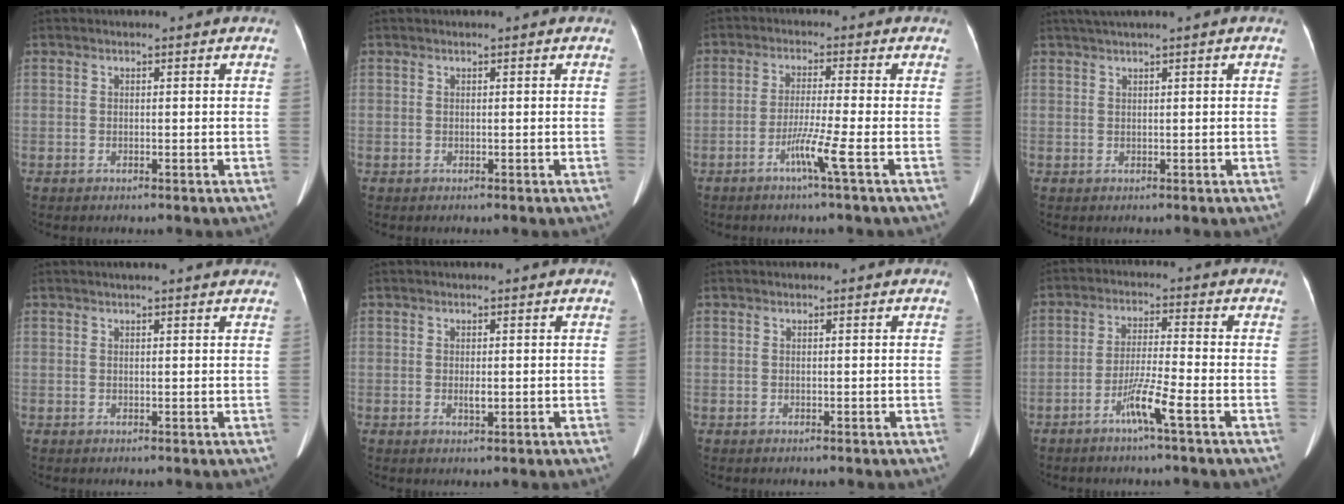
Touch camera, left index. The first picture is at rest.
{"total": 0.0}
{"total": 4.9, "force": [-2.4, -1.6, 3.9], "torque": [-0.078, -0.012, -0.051]}
{"total": 2.2, "force": [1.5, -0.4, 1.7], "torque": [-0.040, 0.016, 0.035]}
{"total": 7.0, "force": [6.2, 0.9, 3.1], "torque": [-0.040, 0.020, 0.066]}
{"total": 1.1, "force": [0.0, 0.3, 1.1], "torque": [-0.018, -0.003, 0.001]}
{"total": 0.0}
{"total": 5.7, "force": [-3.2, -1.0, 4.6], "torque": [-0.090, -0.008, -0.064]}